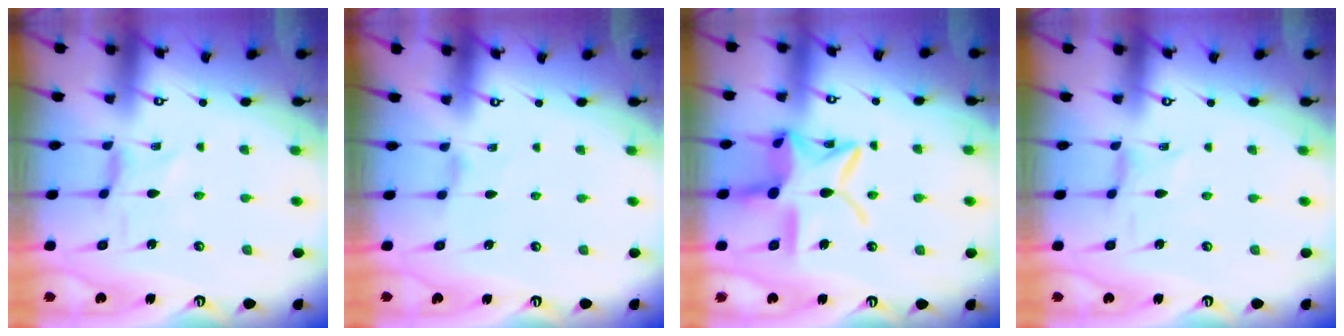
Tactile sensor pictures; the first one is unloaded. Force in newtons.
{"total": 1.5, "press": 1.4, "slide": 0.4}
{"total": 17.8, "press": 17.7, "slide": 1.4}
{"total": 0.0}